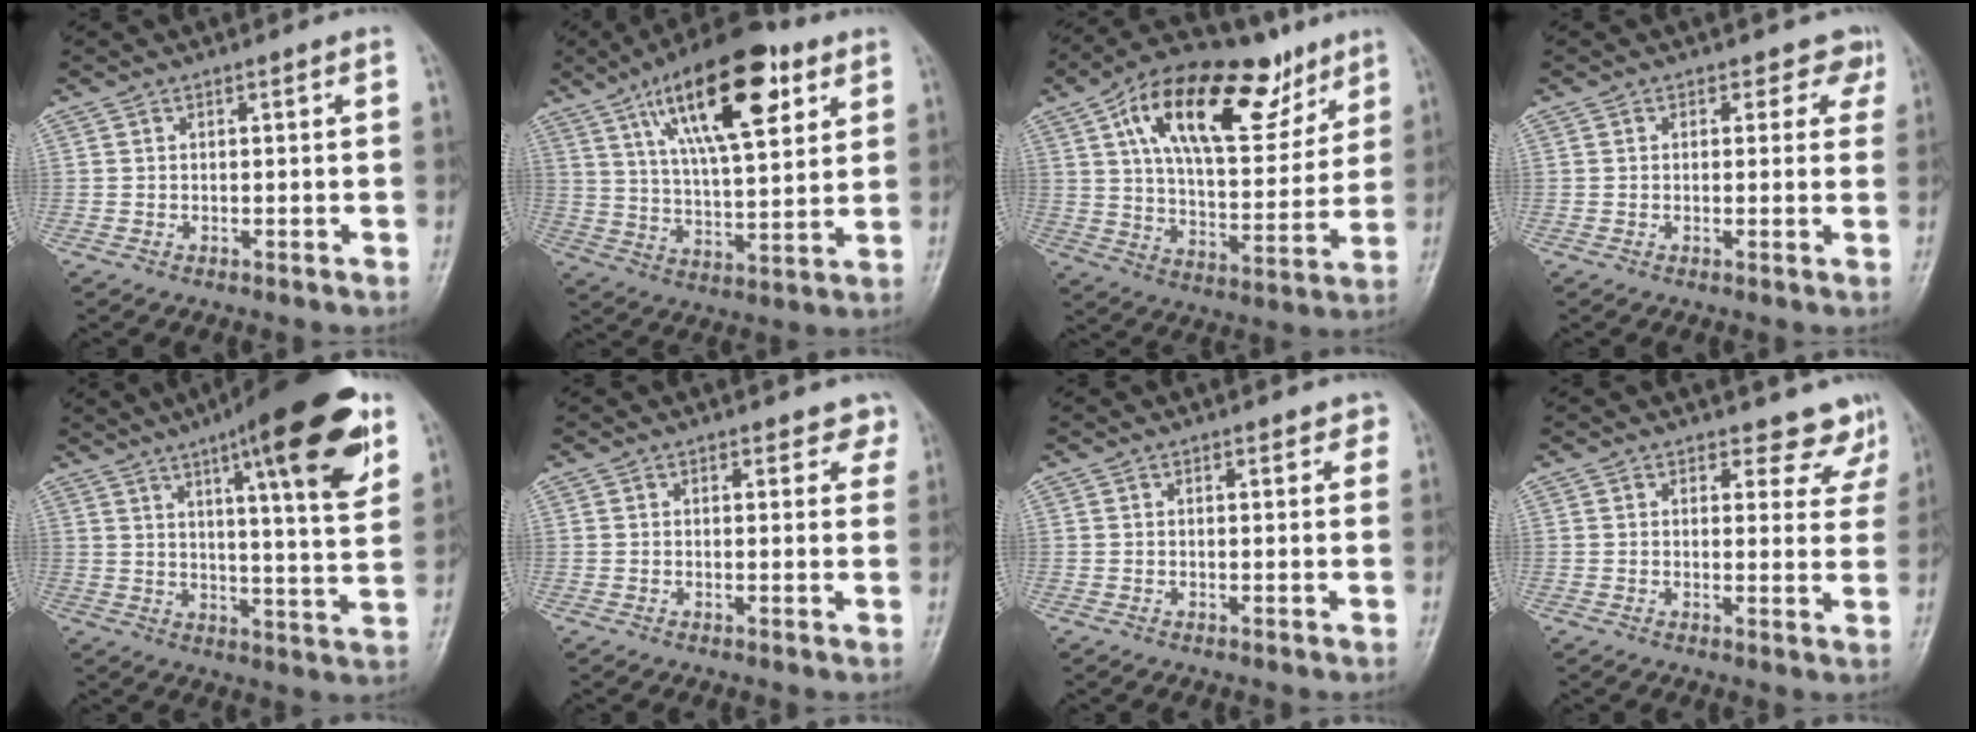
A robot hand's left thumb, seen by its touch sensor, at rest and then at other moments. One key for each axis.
{"total": 21.2, "fx": 10.1, "fy": 8.0, "fz": 16.9, "tx": -0.250, "ty": -0.026, "tz": 0.168}
{"total": 24.6, "fx": 12.8, "fy": 11.6, "fz": 17.5, "tx": -0.241, "ty": -0.017, "tz": 0.215}
{"total": 3.3, "fx": 2.3, "fy": 2.4, "fz": 0.3, "tx": 0.030, "ty": -0.012, "tz": 0.009}
{"total": 20.7, "fx": 10.8, "fy": 4.2, "fz": 17.2, "tx": -0.220, "ty": -0.034, "tz": 0.150}
{"total": 3.3, "fx": 2.6, "fy": 1.8, "fz": 0.8, "tx": 0.025, "ty": -0.011, "tz": 0.017}
{"total": 1.8, "fx": 1.1, "fy": 1.0, "fz": 0.9, "tx": 0.007, "ty": -0.002, "tz": 0.007}
{"total": 7.5, "fx": 6.7, "fy": 3.4, "fz": 0.7, "tx": 0.039, "ty": -0.038, "tz": 0.055}